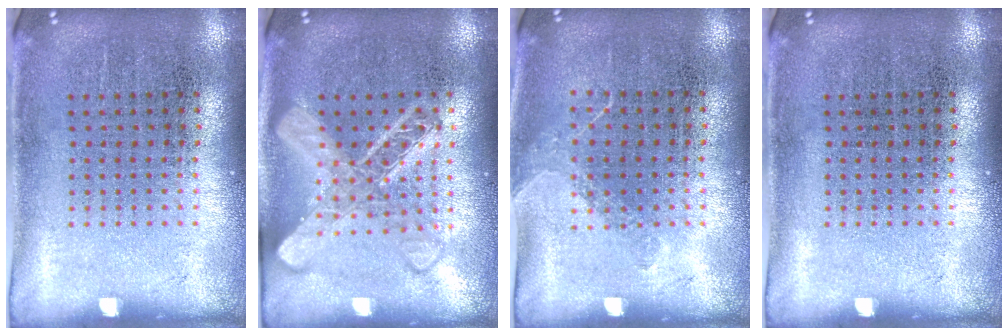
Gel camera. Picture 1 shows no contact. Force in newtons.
{"total": 3.2, "press": 3.1, "slide": 0.6}
{"total": 0.9, "press": 0.7, "slide": 0.6}
{"total": 0.0}